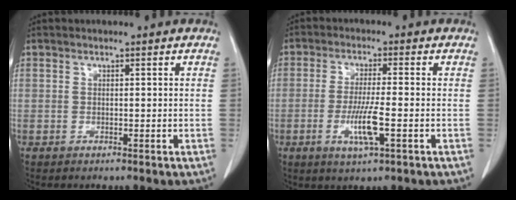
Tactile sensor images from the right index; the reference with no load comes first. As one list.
[{"total": 6.4, "force": [-1.9, 0.3, 6.1], "torque": [-0.120, -0.013, -0.035]}]